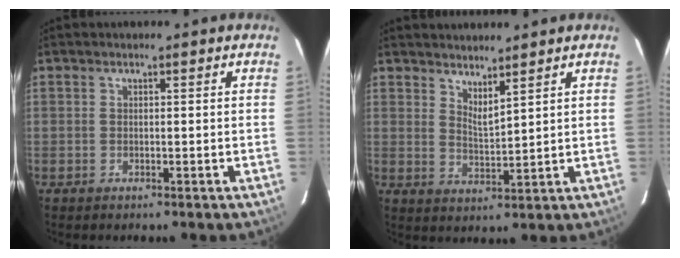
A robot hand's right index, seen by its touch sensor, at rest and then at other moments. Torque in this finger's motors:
{"motor_torque": [-0.10, 0.11, -0.06, 0.00]}